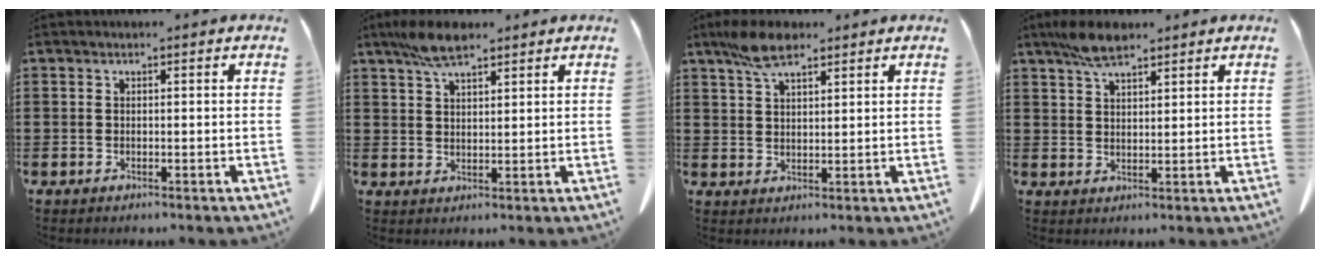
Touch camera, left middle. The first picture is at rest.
{"total": 6.2, "force": [4.4, 1.9, 3.9], "torque": [-0.087, 0.002, 0.081]}
{"total": 6.6, "force": [4.6, 2.2, 4.2], "torque": [-0.094, 0.001, 0.085]}
{"total": 5.8, "force": [4.2, 1.8, 3.5], "torque": [-0.078, -0.001, 0.079]}